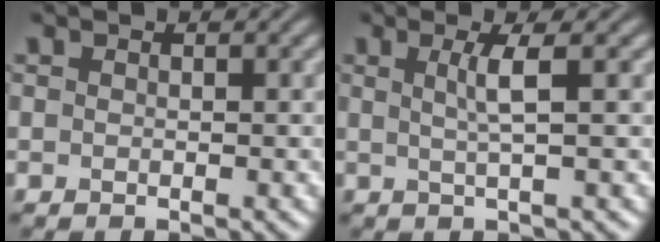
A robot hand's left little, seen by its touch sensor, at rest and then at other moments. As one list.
[{"total": 2.6, "force": [0.6, 0.4, 2.5], "torque": [-0.046, 0.001, 0.007]}]